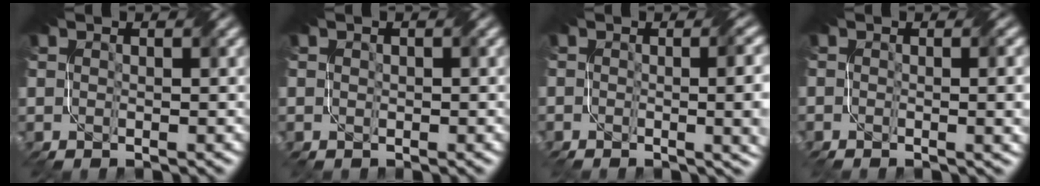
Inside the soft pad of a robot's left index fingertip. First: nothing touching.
{"total": 1.4, "force": [-1.0, 0.0, -1.0], "torque": [0.016, -0.003, 0.004]}
{"total": 6.1, "force": [-1.6, 2.6, 5.2], "torque": [-0.016, 0.002, -0.008]}
{"total": 3.5, "force": [-1.3, 1.4, 2.9], "torque": [0.002, 0.007, -0.008]}